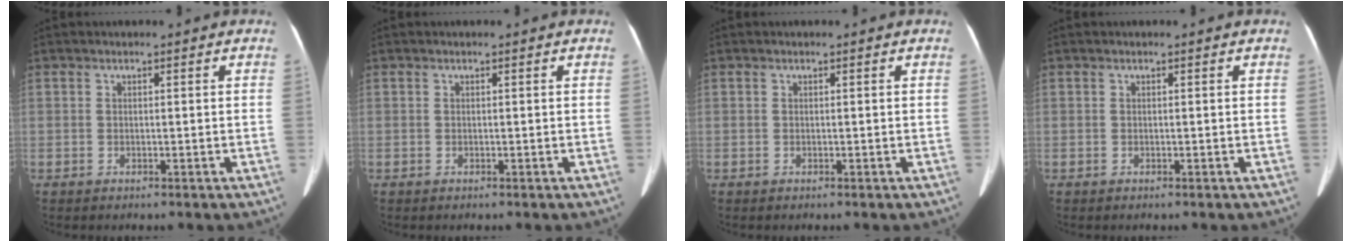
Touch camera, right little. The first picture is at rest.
{"total": 0.0}
{"total": 0.0}
{"total": 0.0}